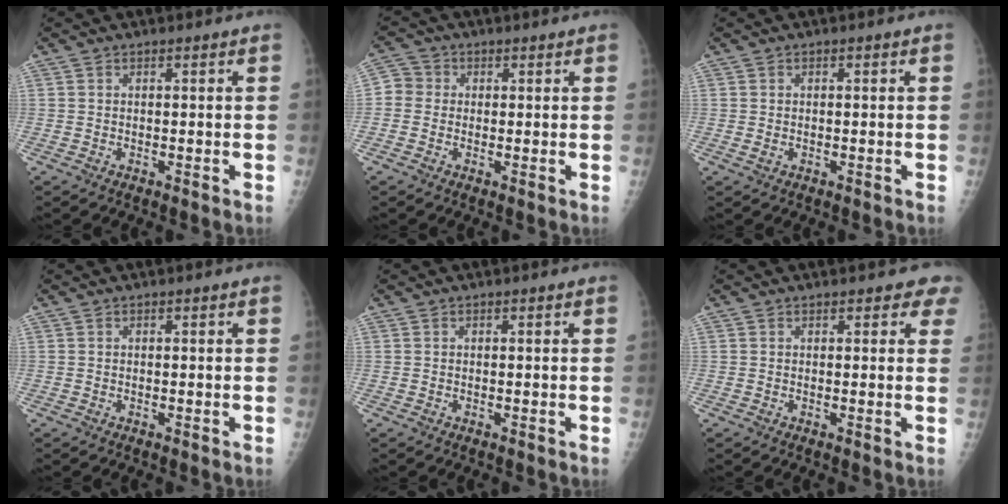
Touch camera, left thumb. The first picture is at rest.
{"total": 4.5, "force": [0.2, 4.3, 1.5], "torque": [-0.015, 0.007, -0.007]}
{"total": 0.8, "force": [-0.1, 0.6, 0.6], "torque": [-0.016, 0.006, -0.002]}
{"total": 0.0}
{"total": 0.0}
{"total": 2.8, "force": [2.2, 1.5, 1.1], "torque": [0.018, -0.006, 0.012]}